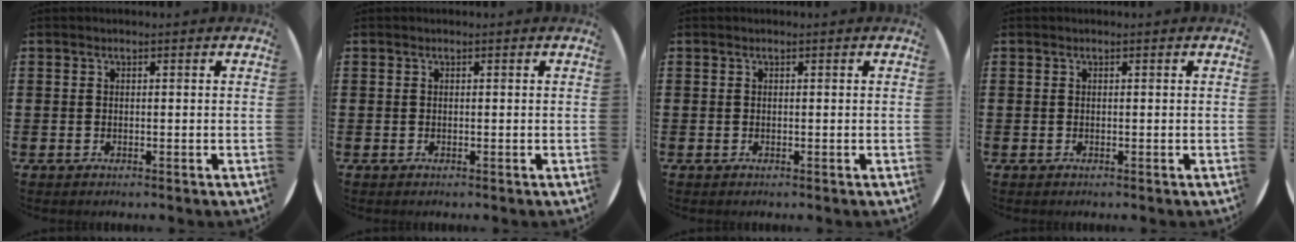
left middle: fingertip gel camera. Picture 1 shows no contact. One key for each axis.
{"total": 0.0}
{"total": 0.0}
{"total": 0.0}